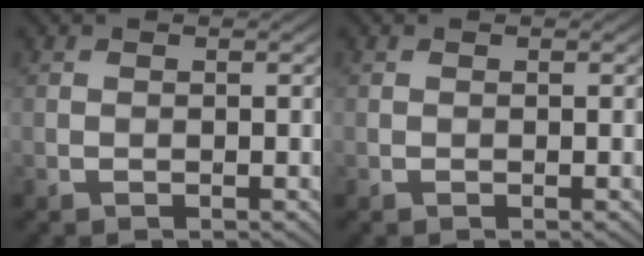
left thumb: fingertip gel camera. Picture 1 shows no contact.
{"total": 0.0}